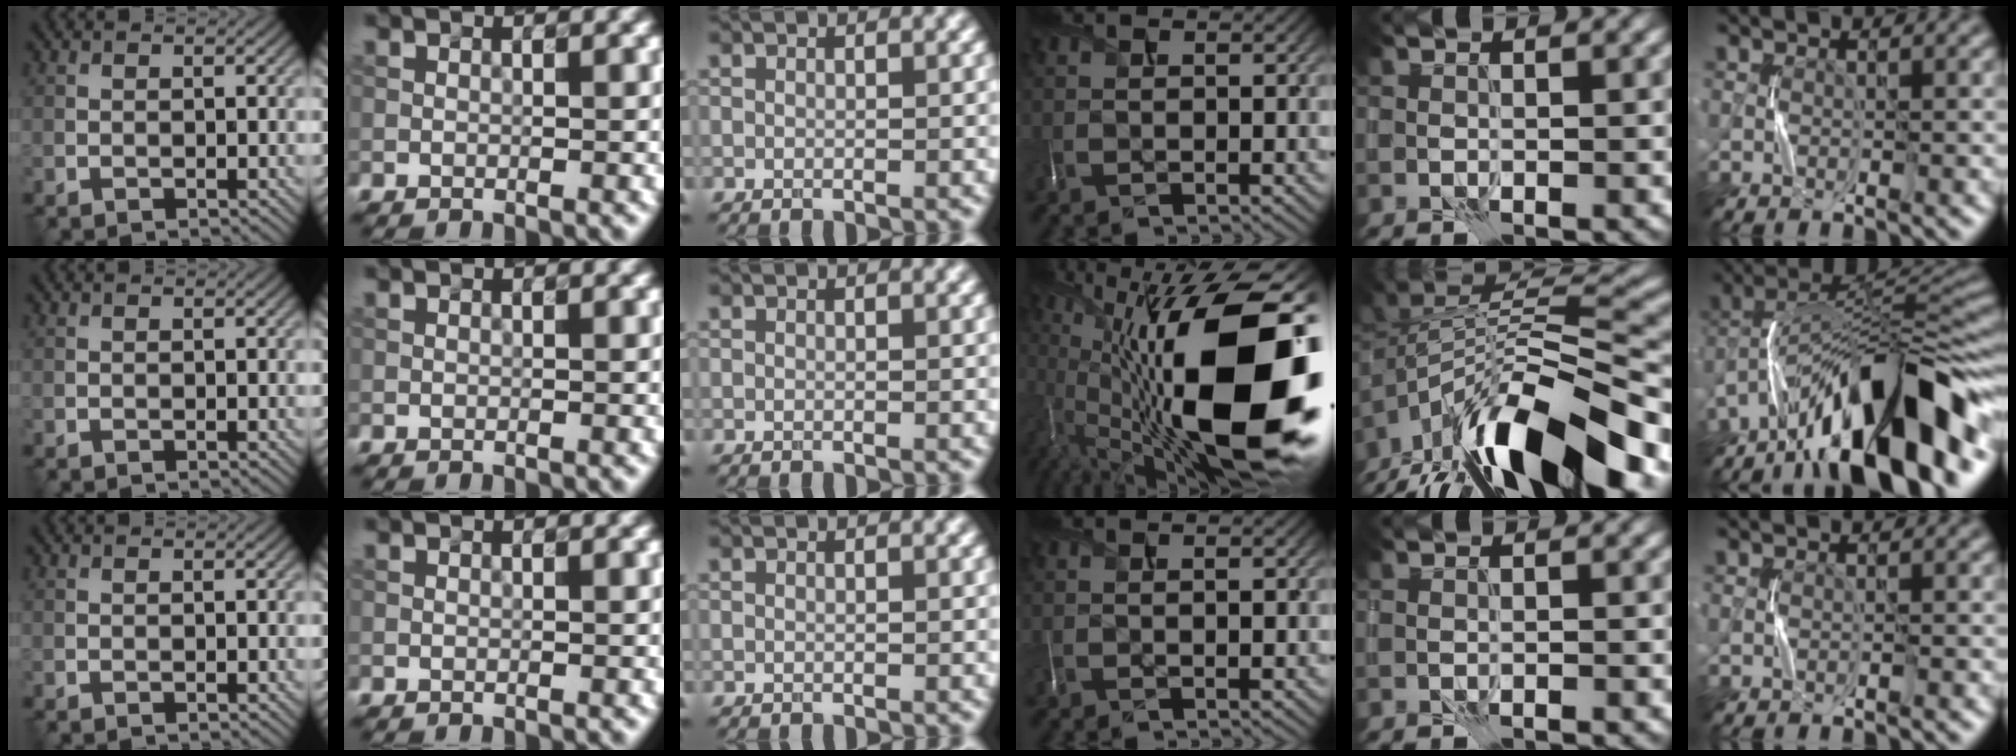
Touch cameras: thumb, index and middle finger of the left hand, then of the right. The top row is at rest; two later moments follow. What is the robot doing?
{"motion": "press", "object": "grip strengthener"}